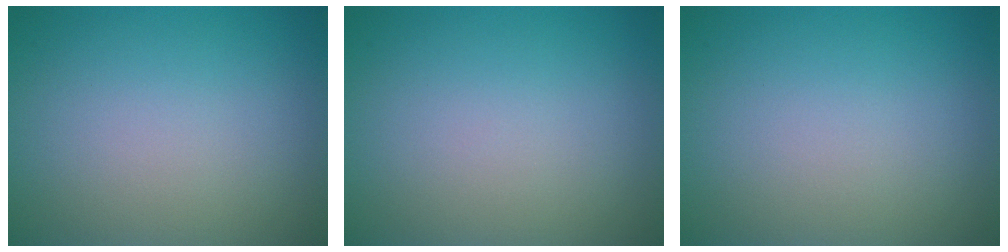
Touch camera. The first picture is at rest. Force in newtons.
{"total": 0.0}
{"total": 0.0}